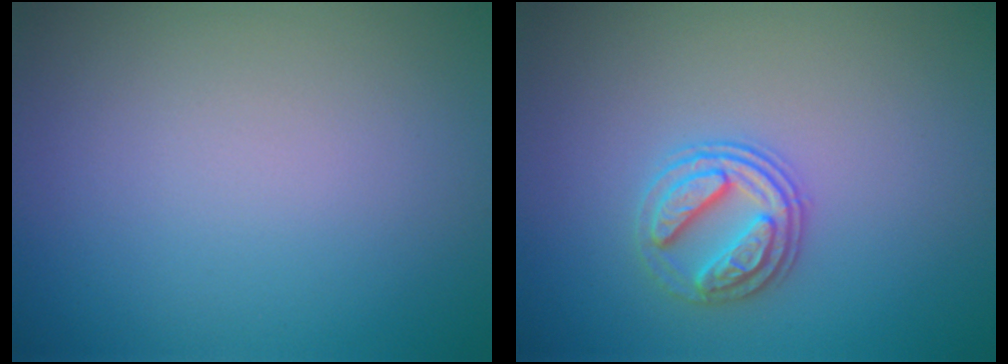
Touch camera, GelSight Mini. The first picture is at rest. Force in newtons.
{"total": 2.7, "press": 2.6, "slide": 0.9}